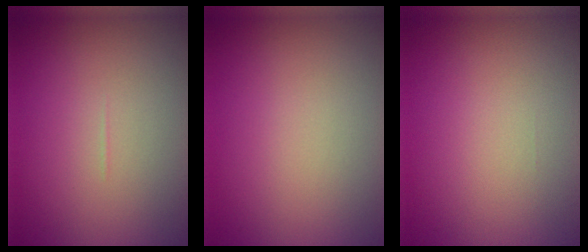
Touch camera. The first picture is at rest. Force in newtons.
{"total": 0.0}
{"total": 0.0}